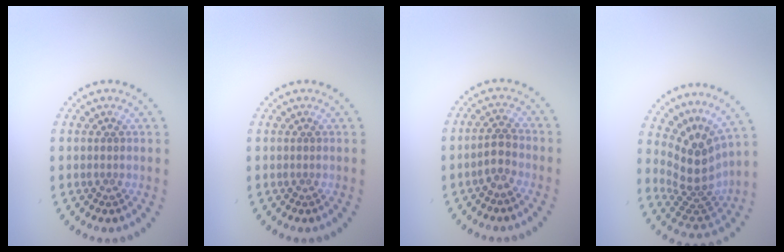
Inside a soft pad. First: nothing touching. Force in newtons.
{"total": 0.0}
{"total": 1.7, "press": 1.5, "slide": 0.8}
{"total": 4.4, "press": 2.9, "slide": 3.2}